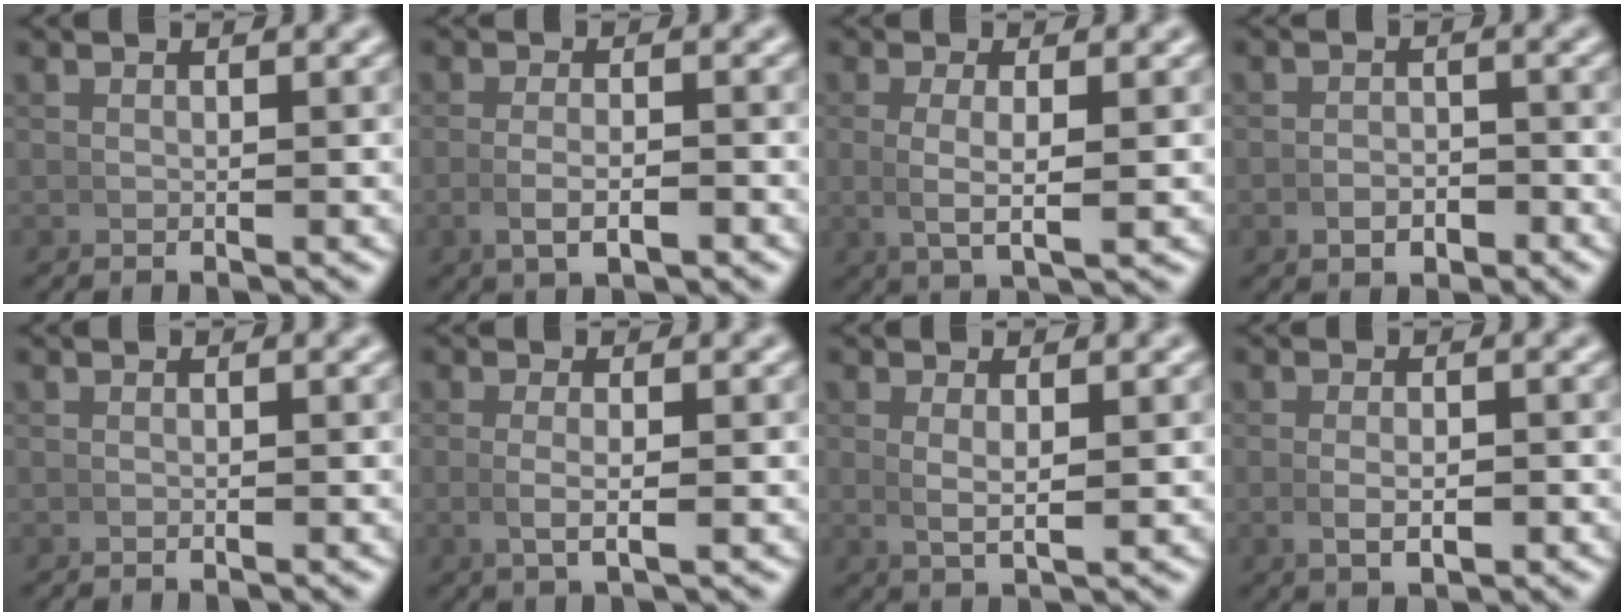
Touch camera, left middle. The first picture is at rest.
{"total": 2.6, "force": [-1.1, 0.9, 2.1], "torque": [-0.046, -0.005, -0.015]}
{"total": 3.4, "force": [0.4, 0.8, 3.3], "torque": [-0.066, -0.007, 0.015]}
{"total": 2.0, "force": [-1.3, 1.2, 0.8], "torque": [-0.006, -0.001, -0.024]}
{"total": 0.0}
{"total": 2.1, "force": [-0.3, 0.4, 2.0], "torque": [-0.046, -0.008, 0.001]}
{"total": 2.4, "force": [0.5, 0.7, 2.2], "torque": [-0.044, -0.009, 0.018]}
{"total": 2.3, "force": [-0.5, 1.0, 2.0], "torque": [-0.039, -0.006, -0.002]}